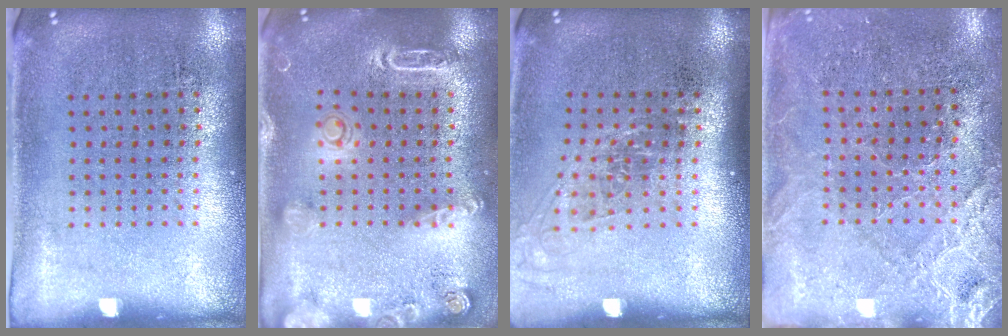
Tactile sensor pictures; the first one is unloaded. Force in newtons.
{"total": 1.9, "press": 1.9, "slide": 0.5}
{"total": 1.2, "press": 1.0, "slide": 0.8}
{"total": 2.8, "press": 2.8, "slide": 0.3}